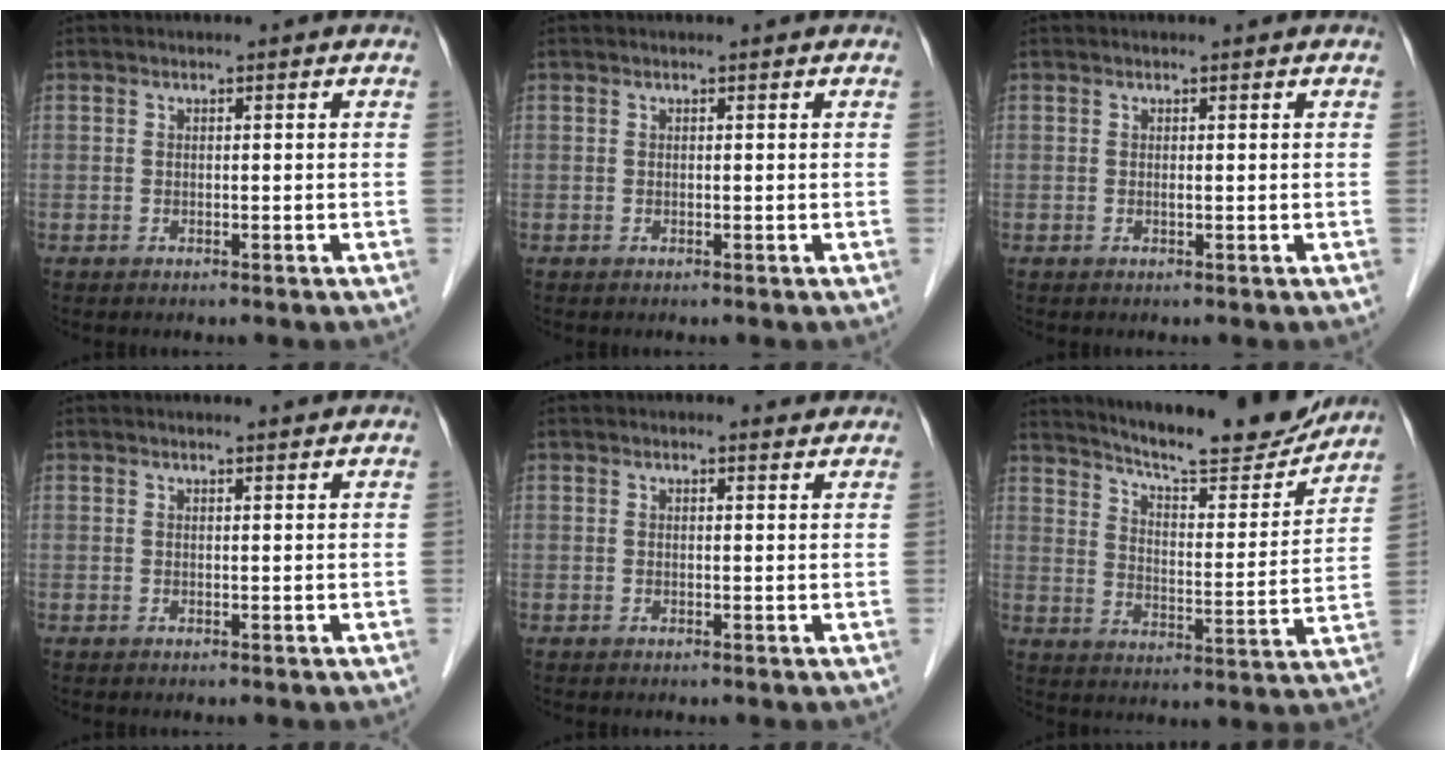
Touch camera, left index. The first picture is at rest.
{"total": 0.0}
{"total": 0.0}
{"total": 1.2, "force": [1.1, -0.1, 0.2], "torque": [-0.007, -0.002, 0.017]}
{"total": 1.2, "force": [1.1, 0.4, 0.1], "torque": [-0.008, -0.004, 0.007]}
{"total": 18.0, "force": [16.6, 1.9, 6.6], "torque": [-0.105, -0.036, 0.229]}